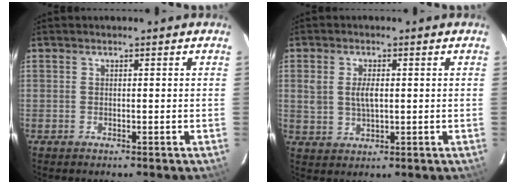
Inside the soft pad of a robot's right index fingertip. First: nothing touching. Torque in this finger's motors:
{"motor_torque": [-0.11, 0.03, 0.05, 0.05]}